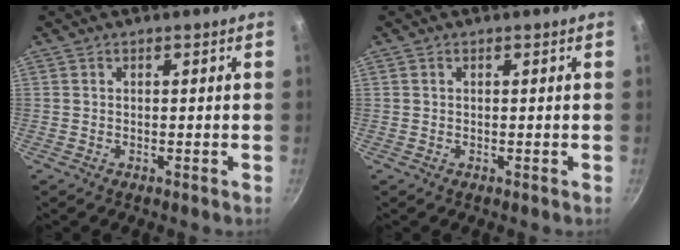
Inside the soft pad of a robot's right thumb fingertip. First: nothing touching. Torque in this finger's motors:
{"motor_torque": [-0.02, -0.19, -0.50, 0.09, 0.03]}